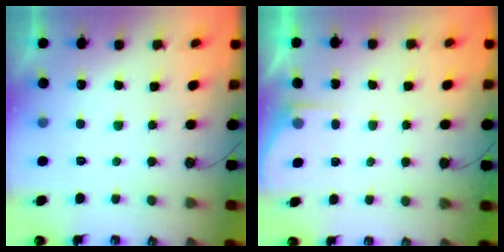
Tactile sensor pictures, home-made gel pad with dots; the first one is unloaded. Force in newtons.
{"total": 2.7, "press": 2.7, "slide": 0.3}